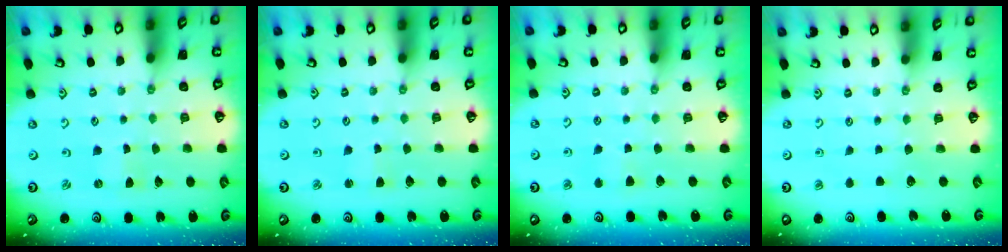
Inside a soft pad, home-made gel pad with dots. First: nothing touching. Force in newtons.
{"total": 1.7, "press": 1.6, "slide": 0.2}
{"total": 2.9, "press": 2.8, "slide": 0.4}
{"total": 0.0}